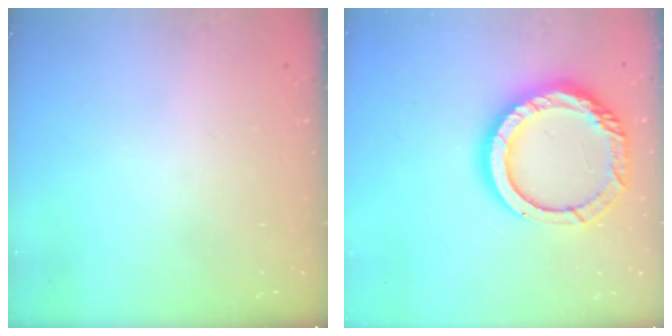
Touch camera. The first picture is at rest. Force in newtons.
{"total": 17.4, "press": 17.3, "slide": 1.6}